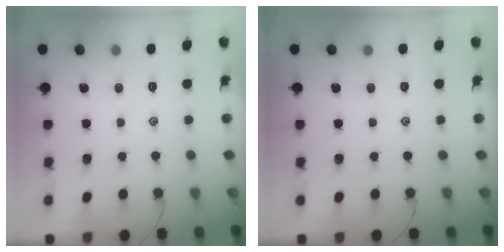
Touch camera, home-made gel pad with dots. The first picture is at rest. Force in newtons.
{"total": 0.0}